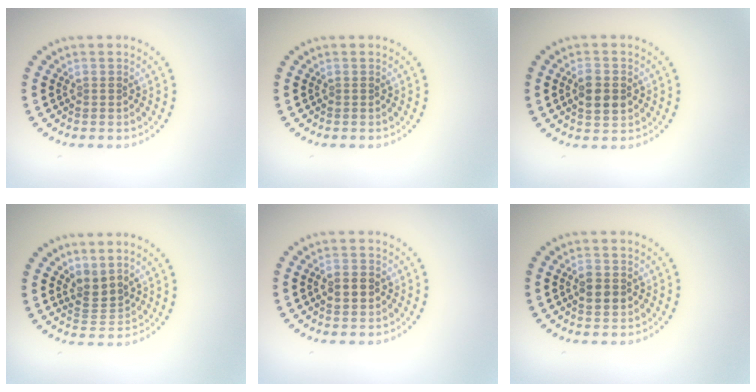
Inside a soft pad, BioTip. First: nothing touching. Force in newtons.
{"total": 0.0}
{"total": 3.1, "press": 3.1, "slide": 0.3}
{"total": 2.3, "press": 1.5, "slide": 1.7}
{"total": 2.7, "press": 2.7, "slide": 0.2}
{"total": 2.5, "press": 2.5, "slide": 0.2}